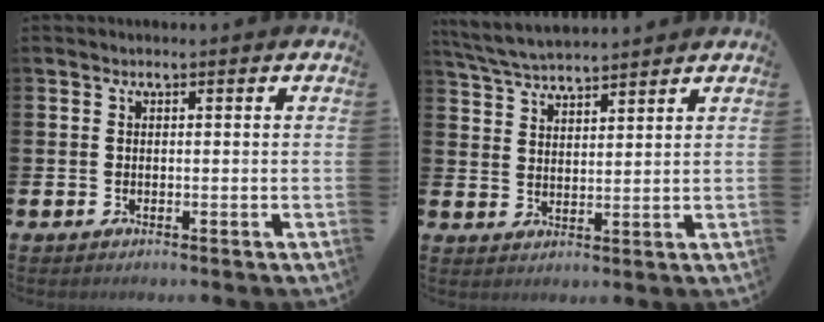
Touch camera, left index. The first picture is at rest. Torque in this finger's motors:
{"motor_torque": [0.00, -0.32, 0.77, 0.21]}